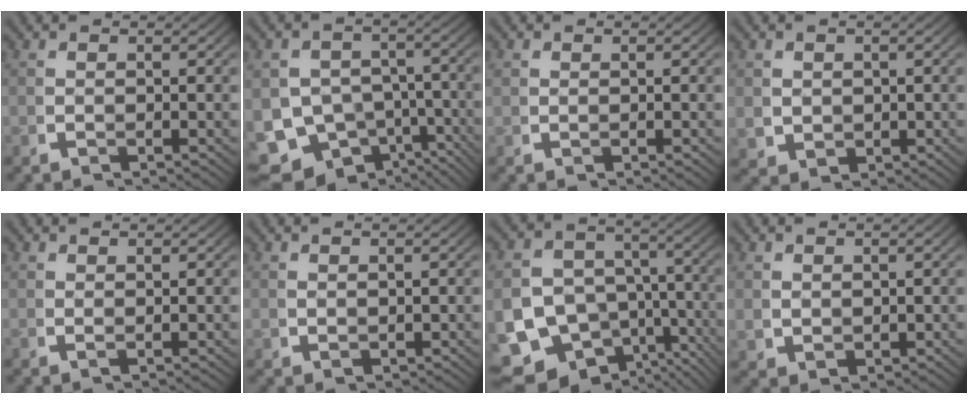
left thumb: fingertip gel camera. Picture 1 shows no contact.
{"total": 13.2, "force": [-5.3, 10.4, 6.0], "torque": [-0.123, -0.082, -0.067]}
{"total": 0.5, "force": [0.4, 0.2, 0.2], "torque": [-0.007, -0.001, 0.011]}
{"total": 3.0, "force": [0.3, 2.7, 1.2], "torque": [-0.028, -0.019, 0.019]}
{"total": 1.1, "force": [1.0, -0.1, 0.4], "torque": [-0.003, -0.001, 0.023]}
{"total": 1.1, "force": [0.8, 0.6, 0.5], "torque": [-0.002, -0.002, 0.024]}
{"total": 16.1, "force": [-5.7, 12.8, 7.9], "torque": [-0.174, -0.100, -0.071]}
{"total": 1.9, "force": [0.9, 1.5, 0.8], "torque": [-0.009, -0.007, 0.029]}